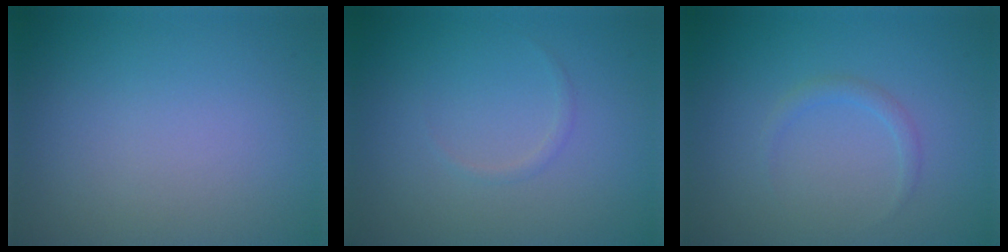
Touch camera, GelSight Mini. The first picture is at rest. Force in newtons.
{"total": 0.5, "press": 0.5, "slide": 0.0}
{"total": 1.0, "press": 1.0, "slide": 0.0}